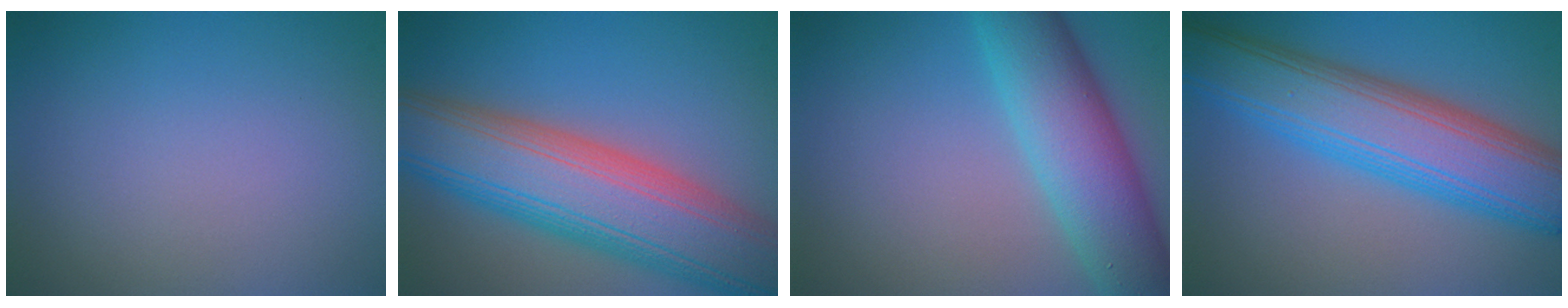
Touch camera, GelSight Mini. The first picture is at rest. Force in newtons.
{"total": 12.7, "press": 12.7, "slide": 0.9}
{"total": 8.2, "press": 8.2, "slide": 0.1}
{"total": 10.0, "press": 10.0, "slide": 0.2}